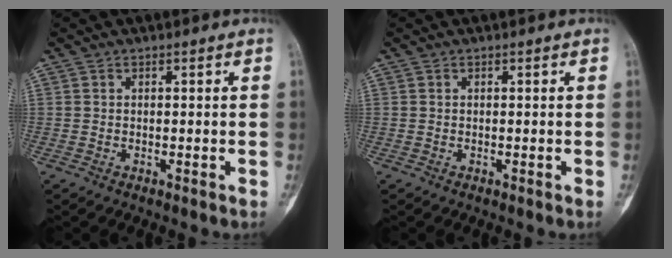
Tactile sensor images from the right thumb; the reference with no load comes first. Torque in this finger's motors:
{"motor_torque": [0.21, 0.19, 0.00, 0.00, 0.02]}